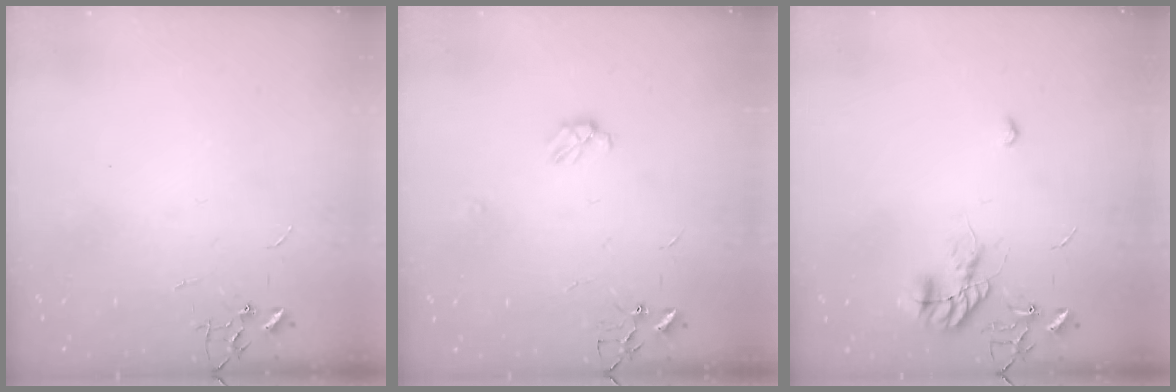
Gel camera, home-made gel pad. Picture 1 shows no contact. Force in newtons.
{"total": 3.8, "press": 3.7, "slide": 0.4}
{"total": 10.6, "press": 10.5, "slide": 0.8}